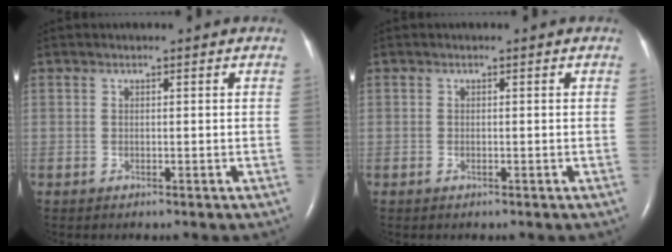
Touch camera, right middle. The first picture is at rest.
{"total": 0.0}